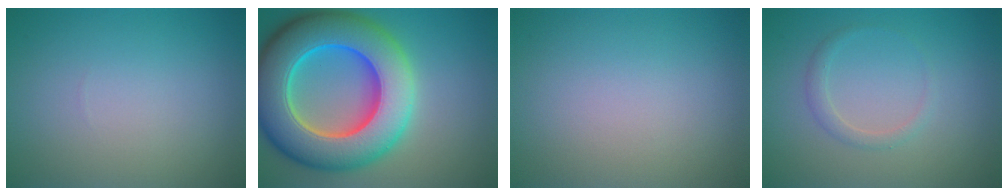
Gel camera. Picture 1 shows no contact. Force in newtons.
{"total": 14.0, "press": 13.9, "slide": 0.5}
{"total": 0.0}
{"total": 1.3, "press": 1.3, "slide": 0.1}